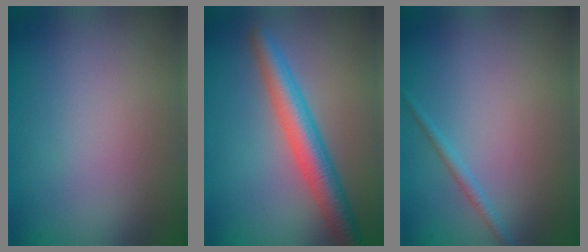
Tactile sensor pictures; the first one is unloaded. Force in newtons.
{"total": 4.6, "press": 4.6, "slide": 0.2}
{"total": 0.9, "press": 0.9, "slide": 0.2}